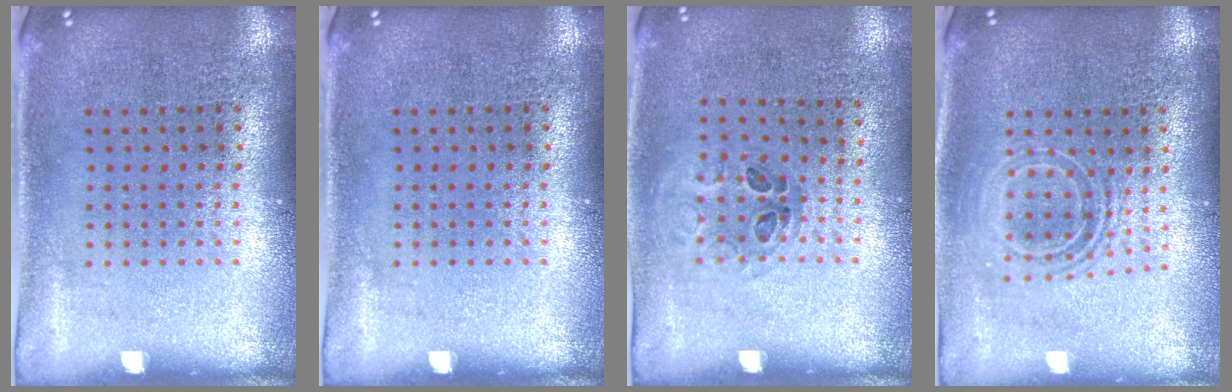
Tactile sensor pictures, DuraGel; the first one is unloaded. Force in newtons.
{"total": 0.0}
{"total": 1.1, "press": 0.7, "slide": 0.8}
{"total": 1.8, "press": 1.4, "slide": 1.2}